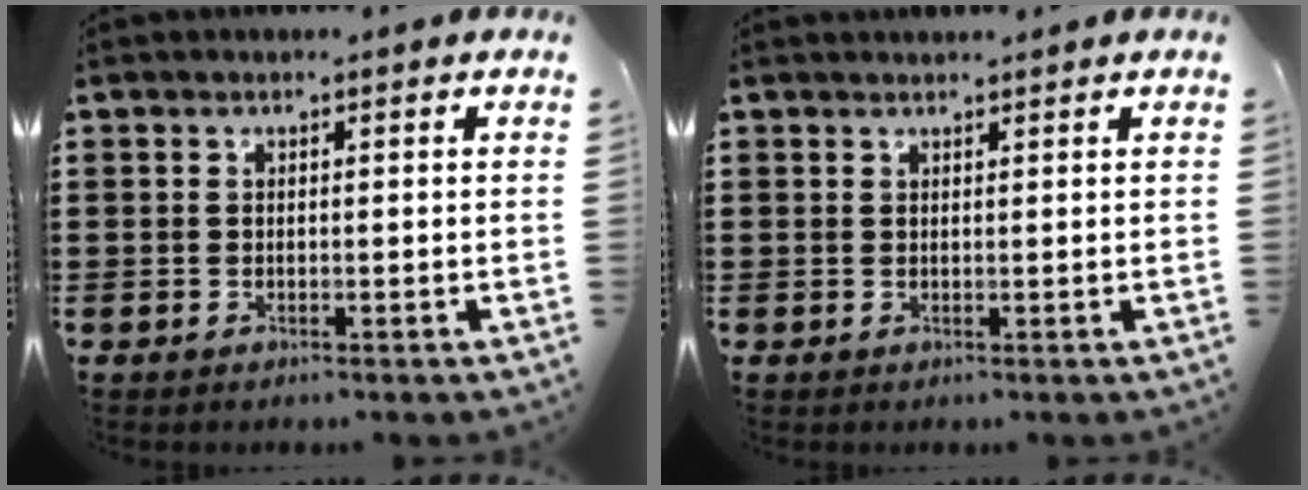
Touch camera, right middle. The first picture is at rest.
{"total": 1.0, "force": [1.0, -0.3, 0.0], "torque": [0.000, -0.002, 0.018]}